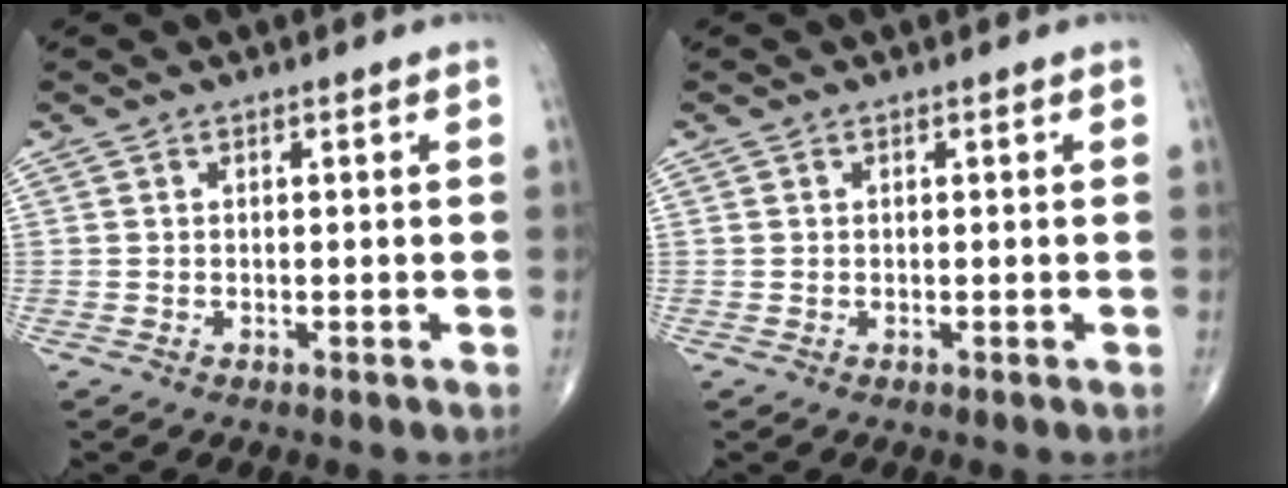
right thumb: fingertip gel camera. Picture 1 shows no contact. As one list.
[{"total": 0.0}]